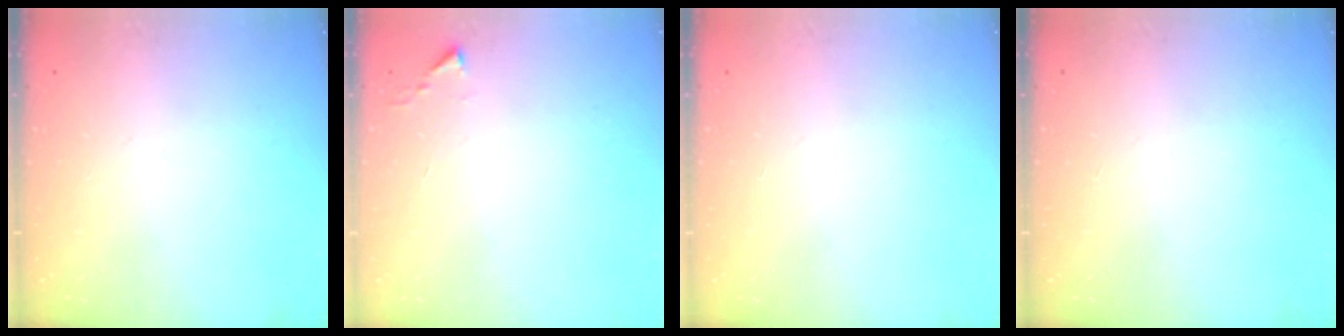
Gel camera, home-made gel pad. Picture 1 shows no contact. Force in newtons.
{"total": 1.1, "press": 1.1, "slide": 0.1}
{"total": 0.0}
{"total": 0.0}